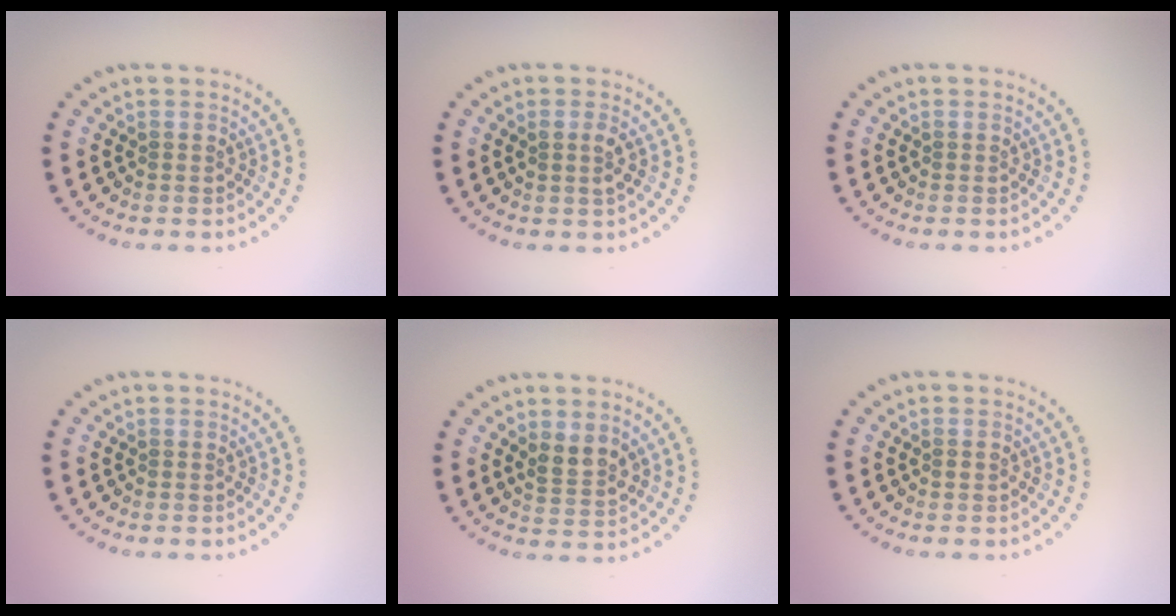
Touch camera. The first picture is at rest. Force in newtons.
{"total": 1.2, "press": 1.1, "slide": 0.3}
{"total": 0.0}
{"total": 0.0}
{"total": 2.5, "press": 2.3, "slide": 1.0}
{"total": 0.8, "press": 0.8, "slide": 0.0}